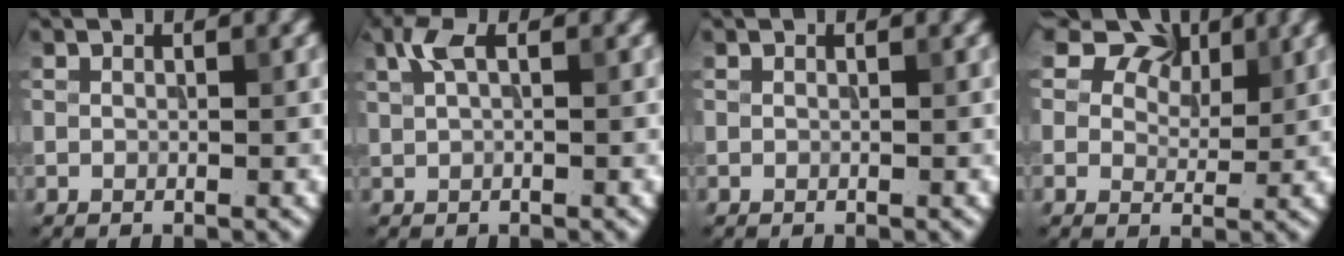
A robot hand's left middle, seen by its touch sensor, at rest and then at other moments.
{"total": 1.9, "force": [1.0, 0.5, 1.5], "torque": [-0.035, 0.005, 0.015]}
{"total": 0.0}
{"total": 7.5, "force": [5.3, 4.2, 3.3], "torque": [-0.058, 0.011, 0.072]}